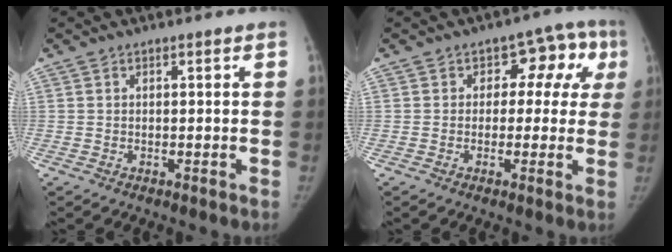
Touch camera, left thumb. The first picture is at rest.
{"total": 8.7, "force": [1.6, 6.4, 5.7], "torque": [-0.006, 0.025, 0.008]}